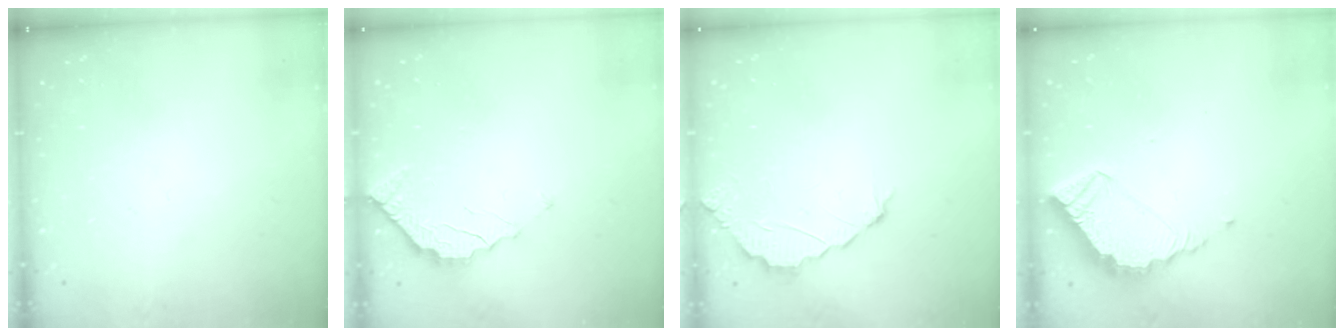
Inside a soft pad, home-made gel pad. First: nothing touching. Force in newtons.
{"total": 2.3, "press": 2.3, "slide": 0.2}
{"total": 2.2, "press": 2.2, "slide": 0.2}
{"total": 6.5, "press": 6.5, "slide": 0.1}